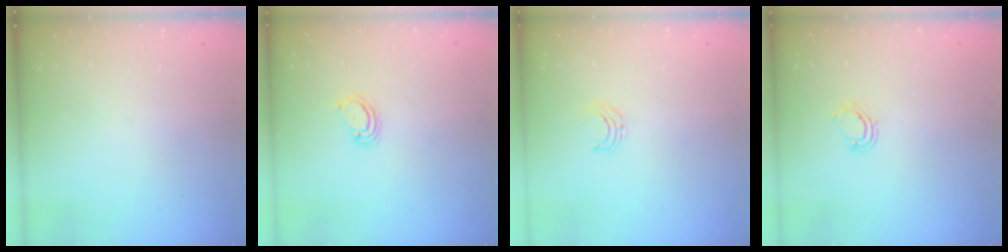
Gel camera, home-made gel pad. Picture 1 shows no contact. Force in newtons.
{"total": 2.9, "press": 2.9, "slide": 0.3}
{"total": 4.0, "press": 4.0, "slide": 0.3}
{"total": 4.6, "press": 4.6, "slide": 0.3}